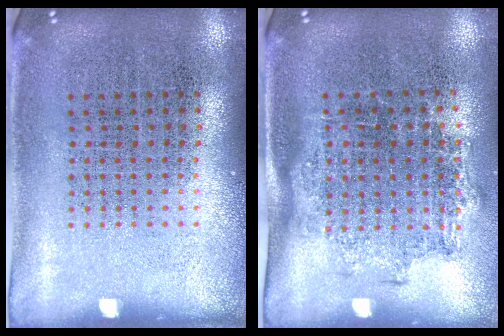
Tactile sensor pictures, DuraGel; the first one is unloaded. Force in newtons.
{"total": 1.3, "press": 1.0, "slide": 0.8}